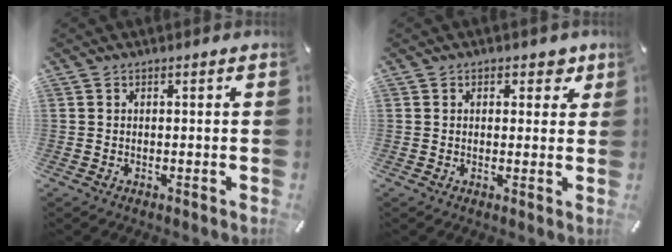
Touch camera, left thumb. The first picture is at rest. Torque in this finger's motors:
{"motor_torque": [-0.13, -0.08, -0.05, 0.27, 0.01]}